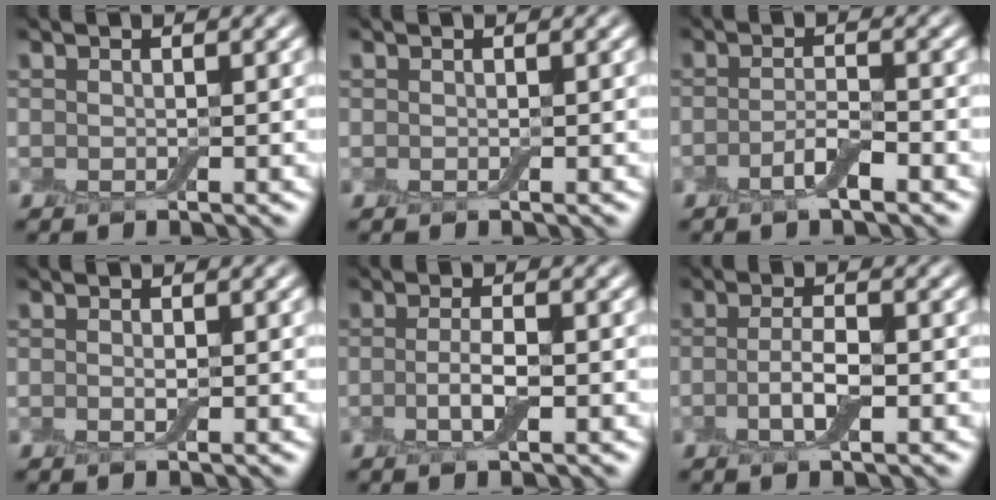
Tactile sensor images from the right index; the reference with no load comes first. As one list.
[{"total": 0.0}, {"total": 2.3, "force": [-1.2, 0.6, 1.9], "torque": [-0.036, 0.005, -0.028]}, {"total": 0.7, "force": [0.0, 0.3, 0.7], "torque": [-0.015, -0.003, -0.001]}, {"total": 2.4, "force": [-0.5, 0.7, 2.3], "torque": [-0.046, -0.001, -0.015]}, {"total": 2.8, "force": [-0.7, 0.8, 2.6], "torque": [-0.052, 0.000, -0.017]}]